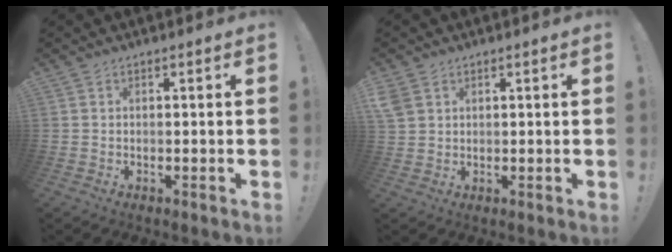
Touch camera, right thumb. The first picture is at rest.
{"total": 3.9, "force": [2.2, 2.7, 1.6], "torque": [-0.026, -0.005, 0.046]}